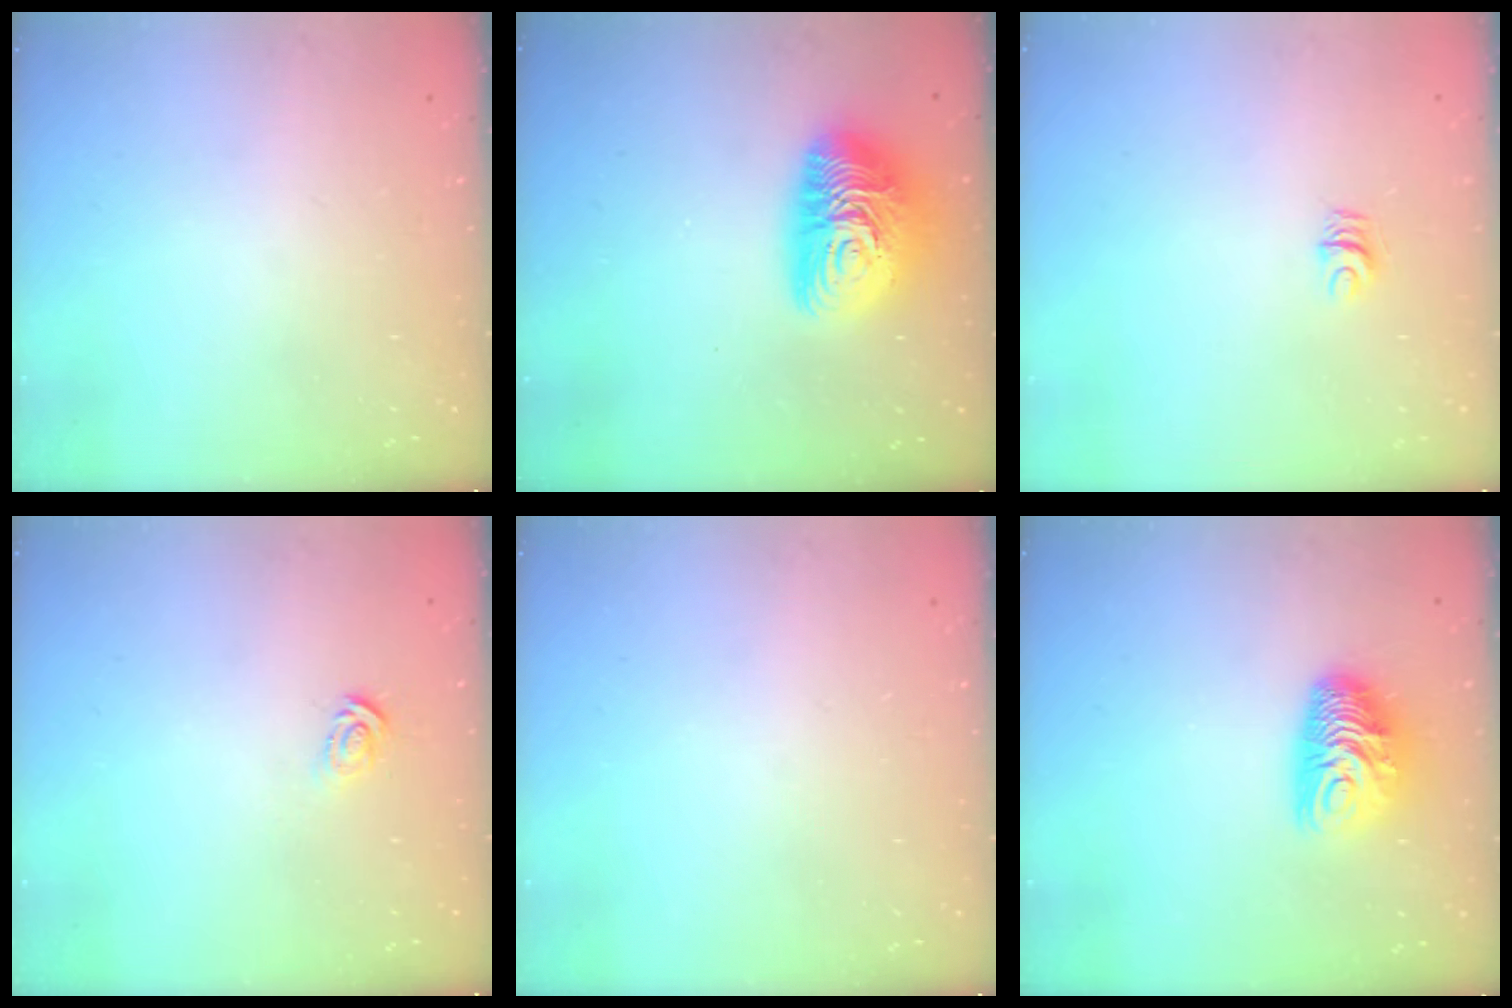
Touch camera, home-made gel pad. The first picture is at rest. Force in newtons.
{"total": 12.9, "press": 12.9, "slide": 0.9}
{"total": 4.6, "press": 4.5, "slide": 0.5}
{"total": 2.9, "press": 2.9, "slide": 0.2}
{"total": 0.0}
{"total": 9.7, "press": 9.7, "slide": 0.4}